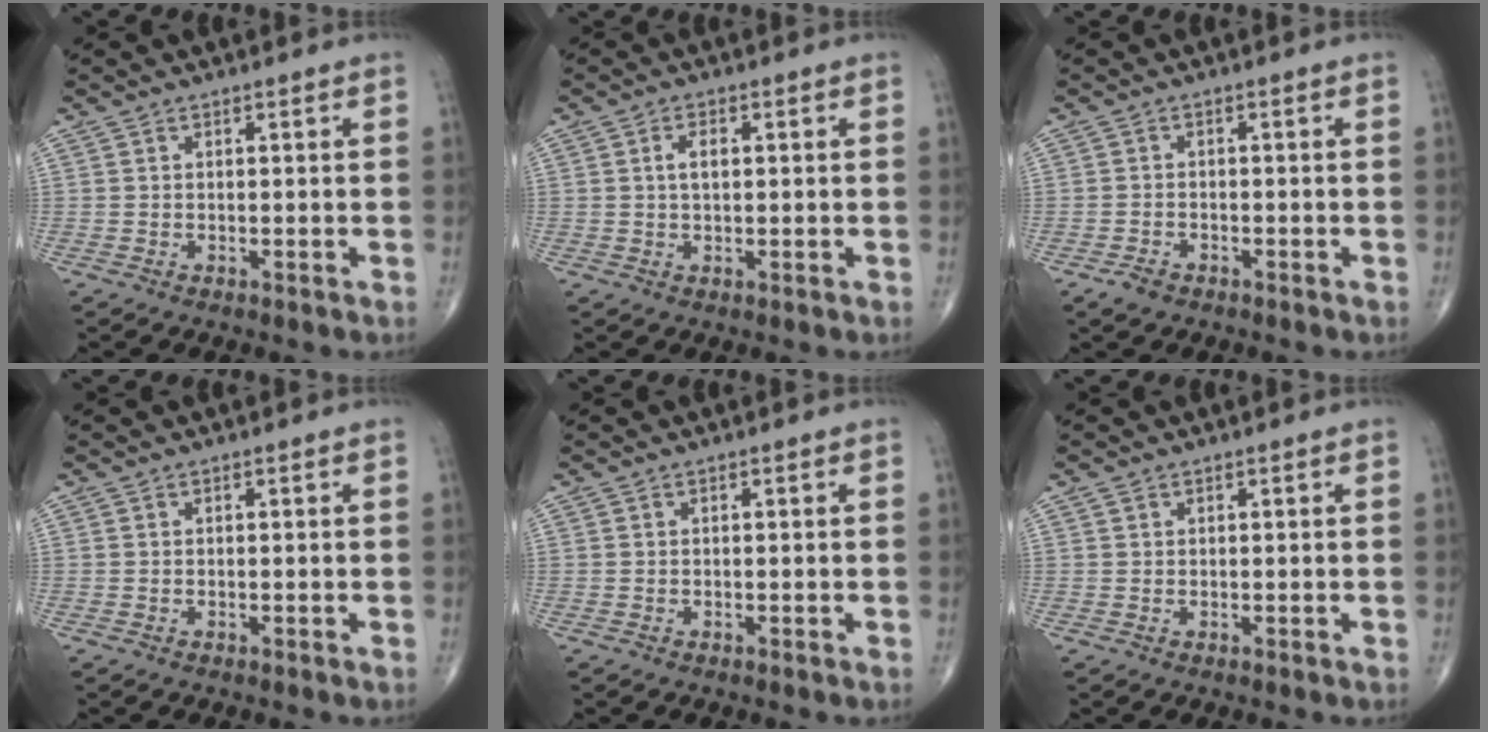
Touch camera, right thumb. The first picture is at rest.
{"total": 2.8, "force": [0.5, 1.4, 2.3], "torque": [-0.043, 0.000, 0.009]}
{"total": 2.4, "force": [-1.6, 1.4, 1.0], "torque": [-0.021, 0.006, -0.026]}
{"total": 0.0}
{"total": 0.0}
{"total": 0.6, "force": [0.4, 0.4, 0.1], "torque": [0.000, 0.001, 0.006]}